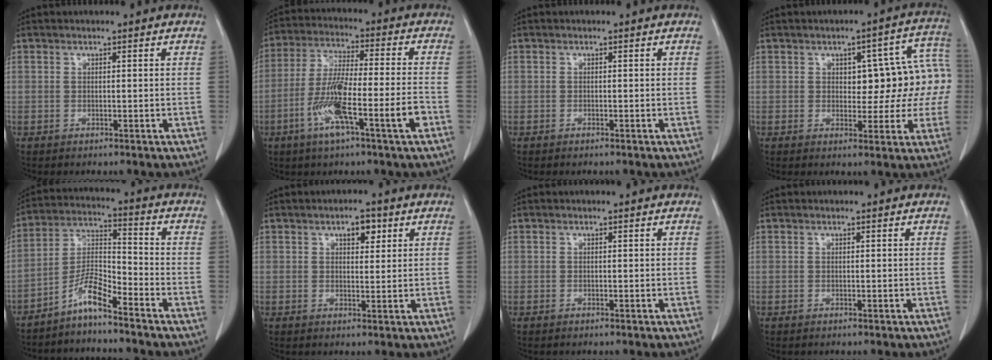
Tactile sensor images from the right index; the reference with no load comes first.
{"total": 12.6, "force": [-5.1, 0.4, 11.5], "torque": [-0.219, -0.002, -0.092]}
{"total": 0.0}
{"total": 10.1, "force": [0.7, 5.2, 8.7], "torque": [-0.078, 0.045, 0.011]}
{"total": 6.5, "force": [-5.0, 0.6, 4.1], "torque": [-0.090, 0.005, -0.100]}
{"total": 3.3, "force": [1.7, 1.5, 2.4], "torque": [-0.035, 0.003, 0.025]}
{"total": 0.0}
{"total": 0.0}